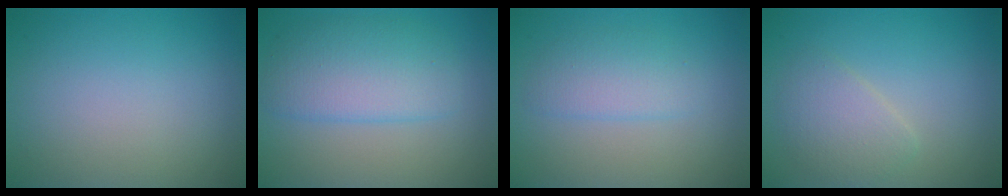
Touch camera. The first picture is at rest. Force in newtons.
{"total": 4.6, "press": 4.6, "slide": 0.1}
{"total": 2.4, "press": 2.4, "slide": 0.0}
{"total": 2.5, "press": 2.5, "slide": 0.1}